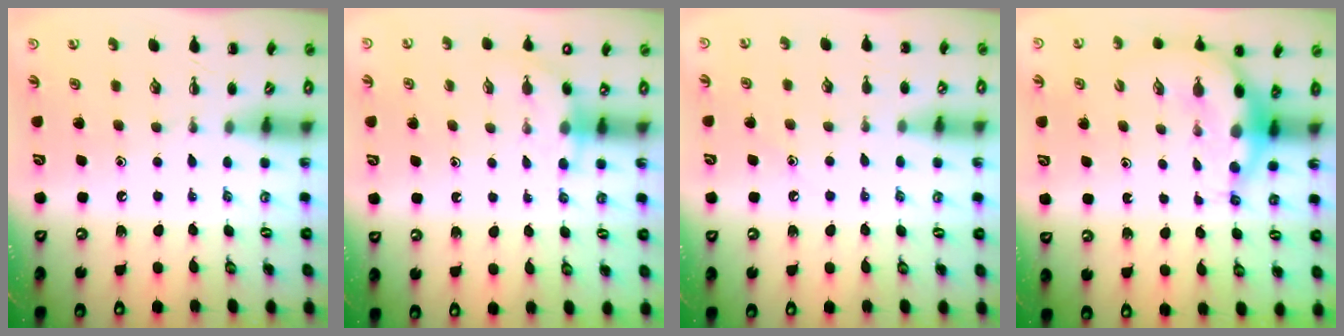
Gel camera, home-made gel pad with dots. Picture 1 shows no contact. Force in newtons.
{"total": 4.8, "press": 4.6, "slide": 1.2}
{"total": 7.3, "press": 6.9, "slide": 2.4}
{"total": 6.7, "press": 6.6, "slide": 1.6}